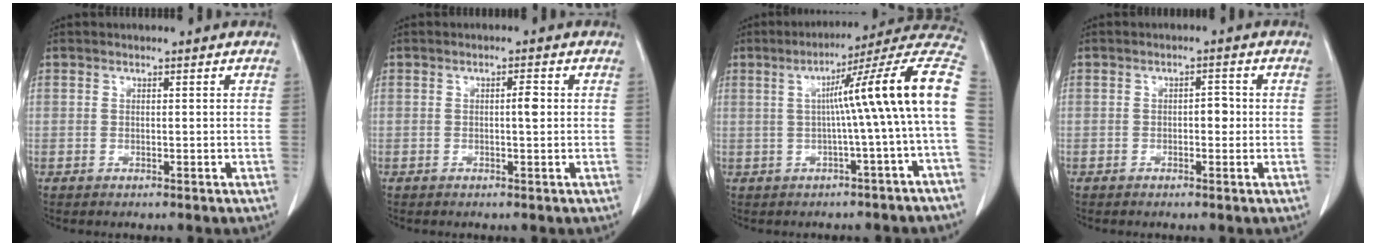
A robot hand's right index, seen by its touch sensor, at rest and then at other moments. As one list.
[{"total": 1.7, "force": [0.1, 0.3, 1.7], "torque": [-0.029, 0.003, 0.002]}, {"total": 15.6, "force": [0.7, -1.3, 15.6], "torque": [-0.198, 0.036, 0.001]}, {"total": 1.9, "force": [-0.2, 1.0, 1.6], "torque": [-0.019, 0.005, -0.003]}]